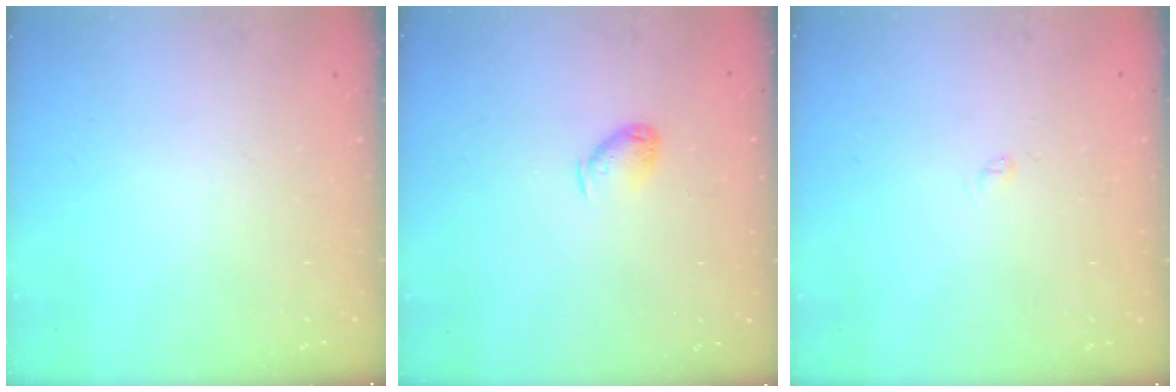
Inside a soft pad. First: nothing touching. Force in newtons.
{"total": 5.8, "press": 5.8, "slide": 0.4}
{"total": 1.9, "press": 1.9, "slide": 0.3}